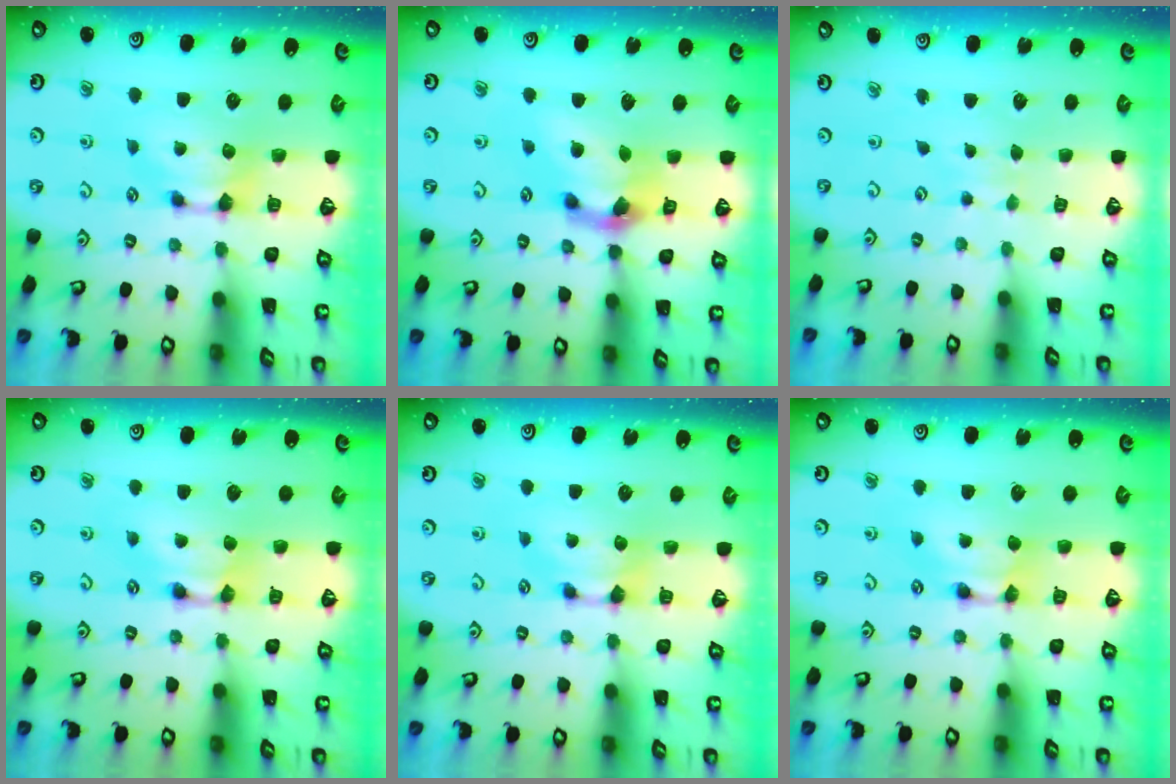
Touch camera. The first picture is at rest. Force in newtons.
{"total": 5.3, "press": 4.8, "slide": 2.1}
{"total": 3.8, "press": 3.8, "slide": 0.3}
{"total": 2.1, "press": 2.1, "slide": 0.1}
{"total": 0.0}
{"total": 1.7, "press": 1.7, "slide": 0.2}